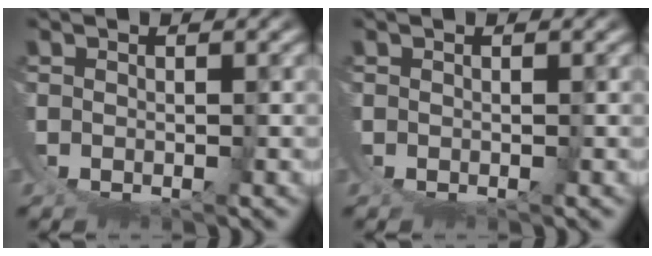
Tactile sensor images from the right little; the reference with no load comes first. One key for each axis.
{"total": 0.0}